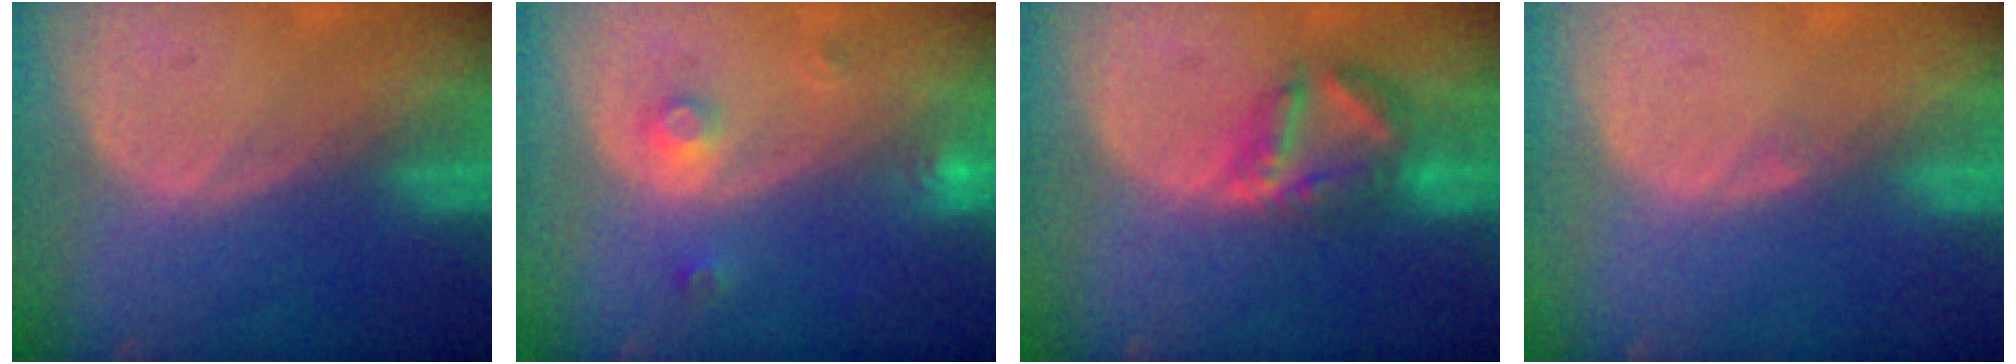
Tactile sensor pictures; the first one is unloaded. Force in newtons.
{"total": 3.1, "press": 2.9, "slide": 1.2}
{"total": 6.0, "press": 6.0, "slide": 0.3}
{"total": 0.6, "press": 0.5, "slide": 0.4}